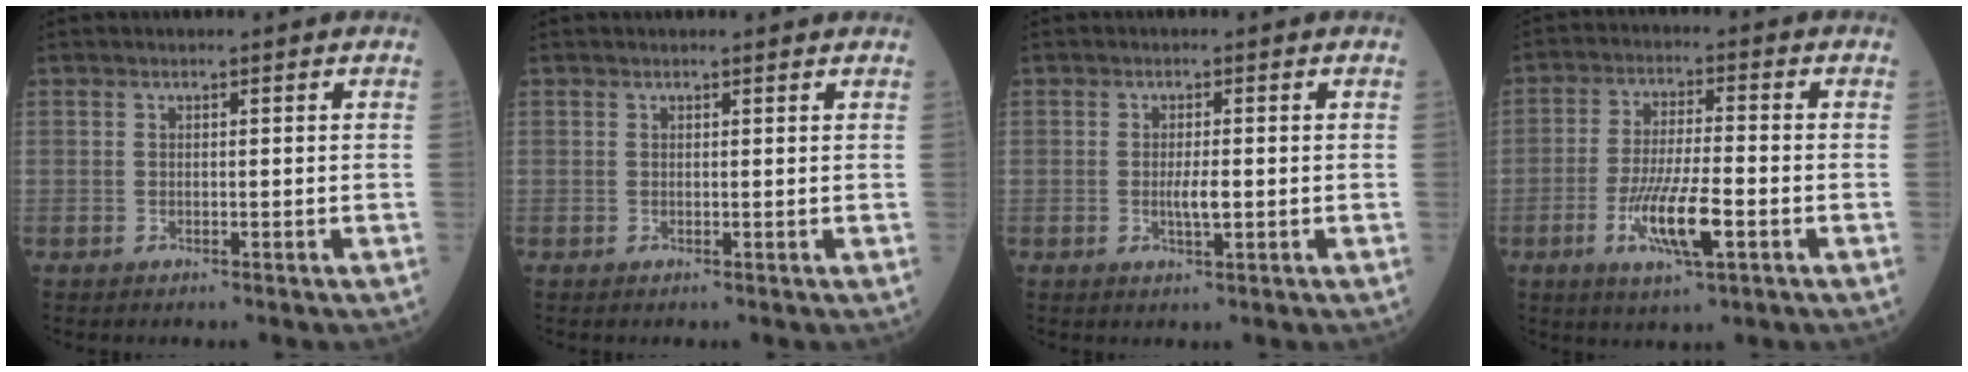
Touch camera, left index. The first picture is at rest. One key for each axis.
{"total": 1.1, "fx": 1.1, "fy": 0.2, "fz": 0.2, "tx": -0.011, "ty": 0.001, "tz": 0.010}
{"total": 2.5, "fx": -0.4, "fy": 0.4, "fz": 2.4, "tx": -0.049, "ty": -0.003, "tz": -0.005}
{"total": 9.1, "fx": -3.4, "fy": 1.4, "fz": 8.3, "tx": -0.166, "ty": -0.012, "tz": -0.060}